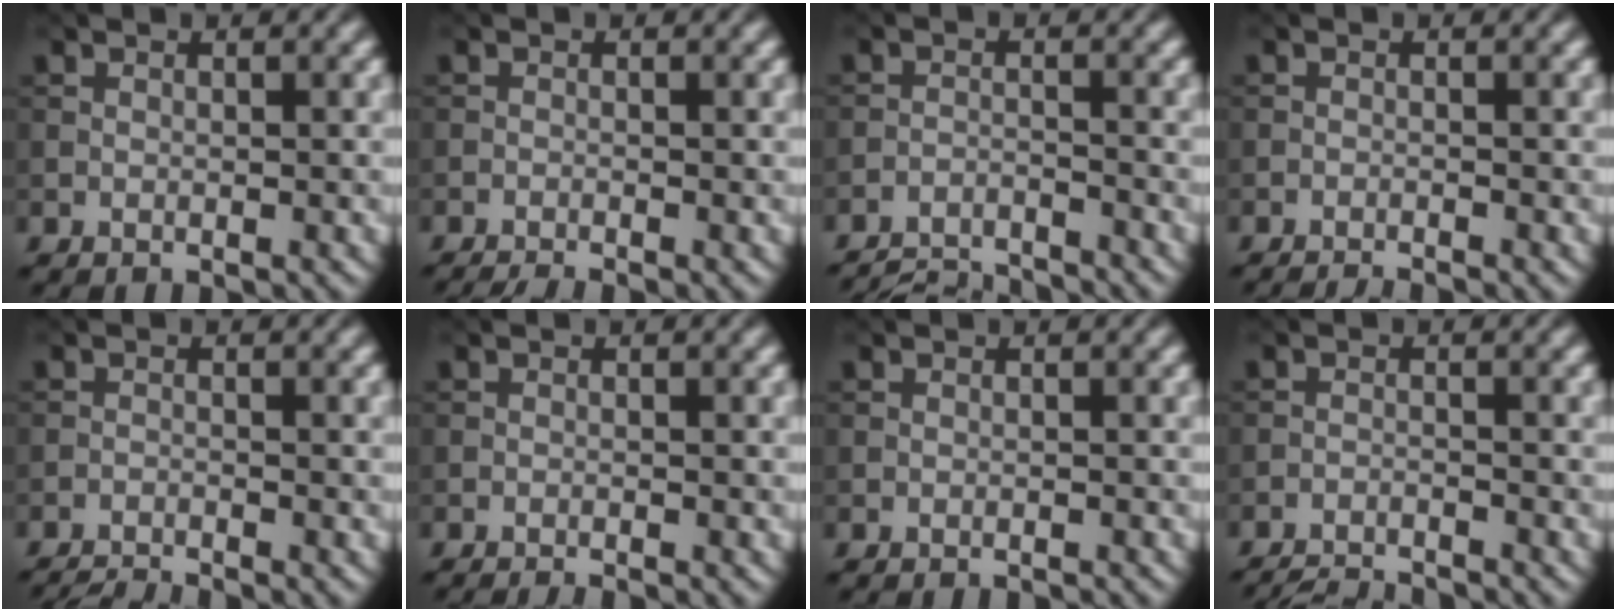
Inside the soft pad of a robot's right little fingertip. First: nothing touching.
{"total": 2.2, "force": [-1.9, 0.2, 1.2], "torque": [-0.023, -0.003, -0.039]}
{"total": 7.0, "force": [-6.8, 0.9, 1.5], "torque": [-0.031, -0.013, -0.110]}
{"total": 2.1, "force": [-1.9, 0.2, 0.9], "torque": [-0.017, 0.001, -0.035]}
{"total": 2.9, "force": [-2.7, 0.2, 1.0], "torque": [-0.020, -0.010, -0.054]}
{"total": 1.4, "force": [-1.2, 0.2, 0.8], "torque": [-0.007, 0.000, -0.022]}
{"total": 0.7, "force": [-0.6, 0.1, 0.4], "torque": [0.002, 0.001, -0.011]}
{"total": 5.0, "force": [-4.8, 0.6, 1.3], "torque": [-0.026, -0.016, -0.080]}